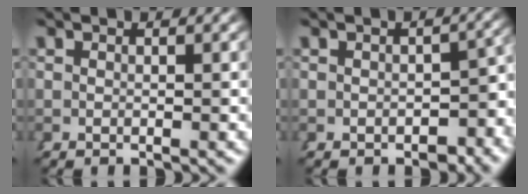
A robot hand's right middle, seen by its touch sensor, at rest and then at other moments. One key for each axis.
{"total": 2.3, "fx": -1.4, "fy": 1.2, "fz": 1.3, "tx": -0.011, "ty": -0.004, "tz": -0.021}